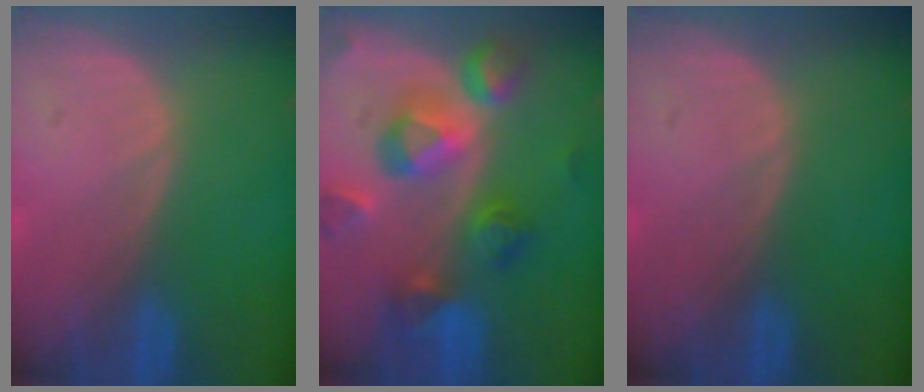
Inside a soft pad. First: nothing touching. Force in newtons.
{"total": 10.5, "press": 9.4, "slide": 4.8}
{"total": 0.0}